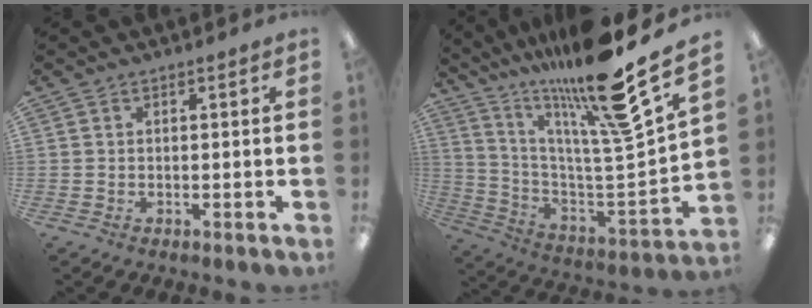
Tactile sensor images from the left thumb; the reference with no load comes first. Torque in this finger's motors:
{"motor_torque": [4.14, 0.57, 0.52, -0.45, 0.07]}